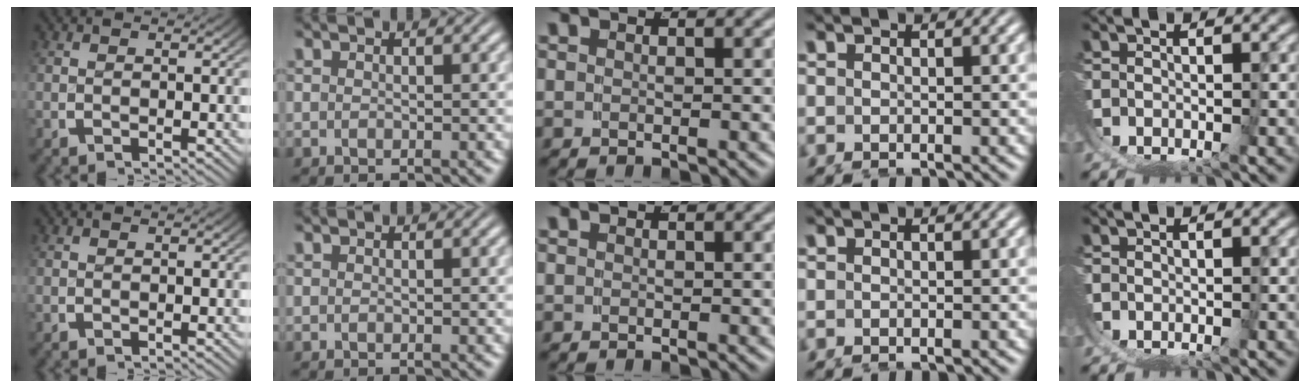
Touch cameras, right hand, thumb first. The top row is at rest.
{}